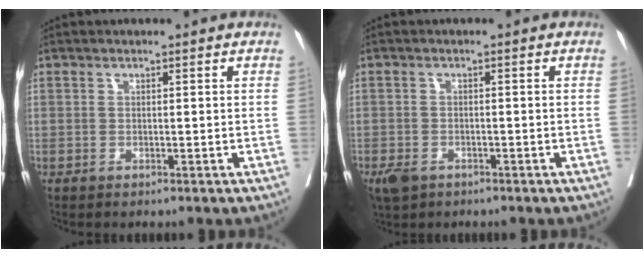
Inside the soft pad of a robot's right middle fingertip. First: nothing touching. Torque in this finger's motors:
{"motor_torque": [0.05, -0.03, 0.06, 0.05]}